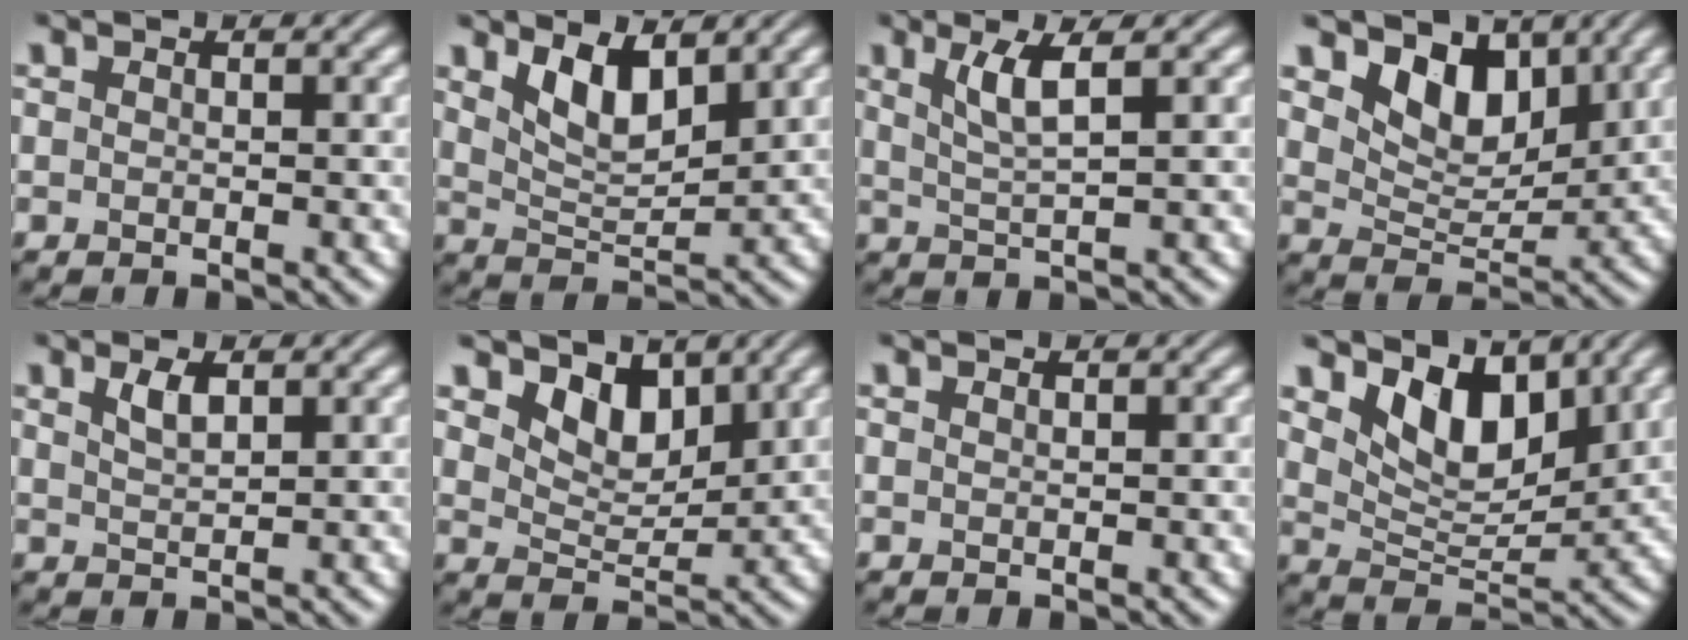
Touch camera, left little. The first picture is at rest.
{"total": 4.5, "force": [2.5, 1.8, 3.4], "torque": [-0.072, -0.007, 0.047]}
{"total": 3.3, "force": [1.4, 0.6, 2.9], "torque": [-0.057, -0.001, 0.030]}
{"total": 5.4, "force": [3.3, 3.1, 3.0], "torque": [-0.059, -0.012, 0.046]}
{"total": 1.8, "force": [1.1, 0.6, 1.4], "torque": [-0.029, 0.002, 0.023]}
{"total": 4.0, "force": [2.8, 2.0, 1.9], "torque": [-0.045, -0.011, 0.041]}
{"total": 0.0}
{"total": 6.1, "force": [3.5, 3.2, 3.9], "torque": [-0.074, -0.015, 0.056]}